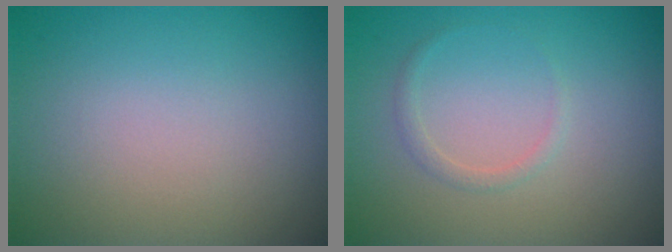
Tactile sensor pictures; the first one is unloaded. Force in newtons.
{"total": 0.9, "press": 0.9, "slide": 0.1}